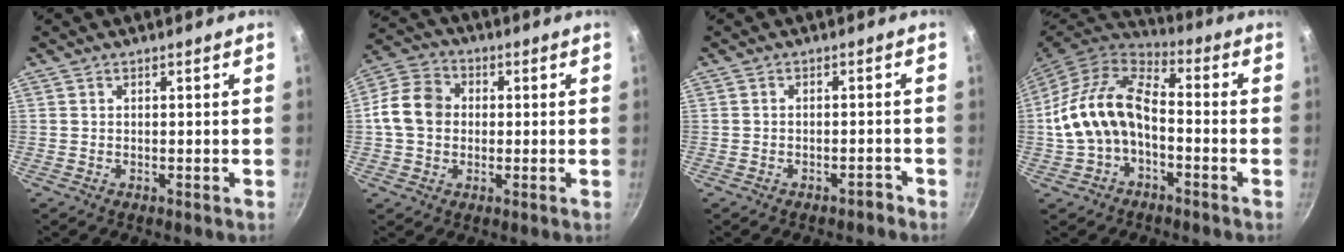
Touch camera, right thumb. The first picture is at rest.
{"total": 9.6, "force": [0.2, 7.9, 5.5], "torque": [-0.078, 0.017, -0.015]}
{"total": 1.7, "force": [-1.5, 0.6, 0.6], "torque": [0.002, 0.026, -0.009]}
{"total": 15.0, "force": [-2.1, 9.5, 11.5], "torque": [-0.201, 0.042, -0.048]}